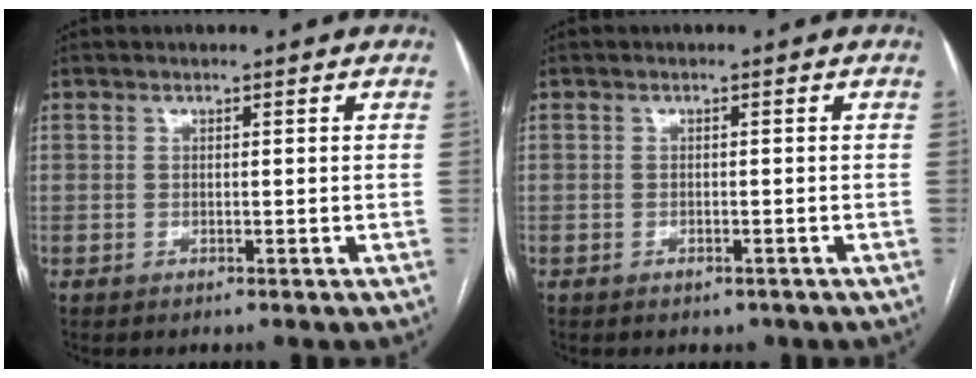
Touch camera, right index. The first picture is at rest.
{"total": 1.1, "force": [-0.7, 0.8, 0.5], "torque": [-0.005, 0.001, -0.003]}